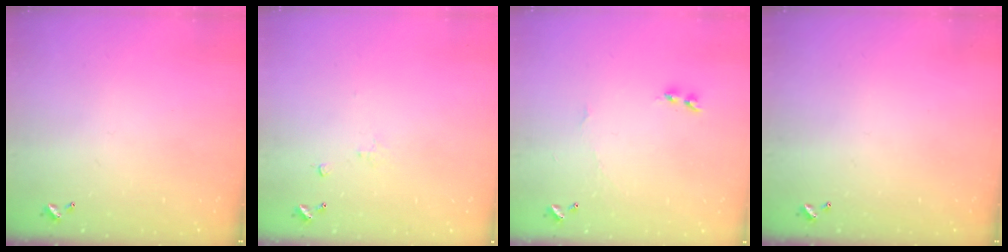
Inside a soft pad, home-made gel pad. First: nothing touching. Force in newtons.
{"total": 1.1, "press": 0.9, "slide": 0.5}
{"total": 1.9, "press": 1.8, "slide": 0.5}
{"total": 0.0}